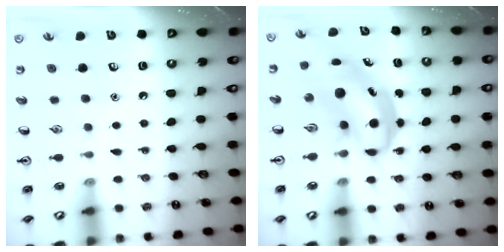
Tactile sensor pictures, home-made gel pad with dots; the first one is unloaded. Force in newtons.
{"total": 5.3, "press": 5.2, "slide": 1.3}